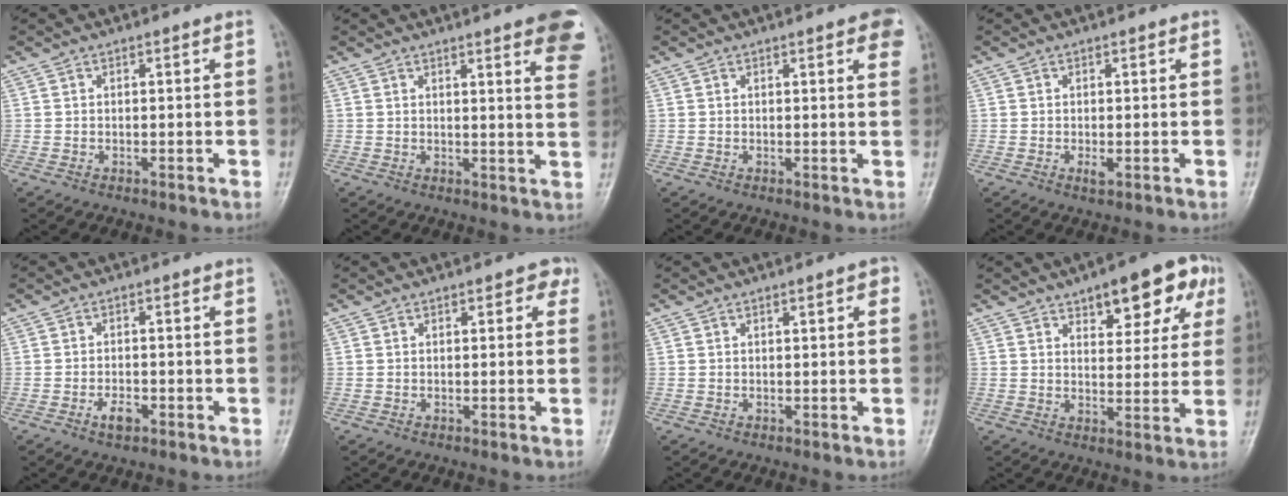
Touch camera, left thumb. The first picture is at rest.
{"total": 12.5, "force": [7.7, 2.4, 9.5], "torque": [-0.095, -0.028, 0.075]}
{"total": 5.0, "force": [2.6, 1.3, 4.0], "torque": [-0.032, -0.001, 0.025]}
{"total": 1.5, "force": [-0.2, 0.7, 1.3], "torque": [-0.020, -0.005, -0.001]}
{"total": 2.9, "force": [-1.5, 1.5, 2.0], "torque": [-0.034, 0.006, -0.025]}
{"total": 2.2, "force": [1.0, 1.3, 1.5], "torque": [-0.003, 0.001, 0.008]}
{"total": 1.6, "force": [0.6, 0.5, 1.4], "torque": [-0.017, 0.002, 0.007]}
{"total": 12.4, "force": [6.4, 5.5, 9.1], "torque": [-0.076, -0.012, 0.081]}